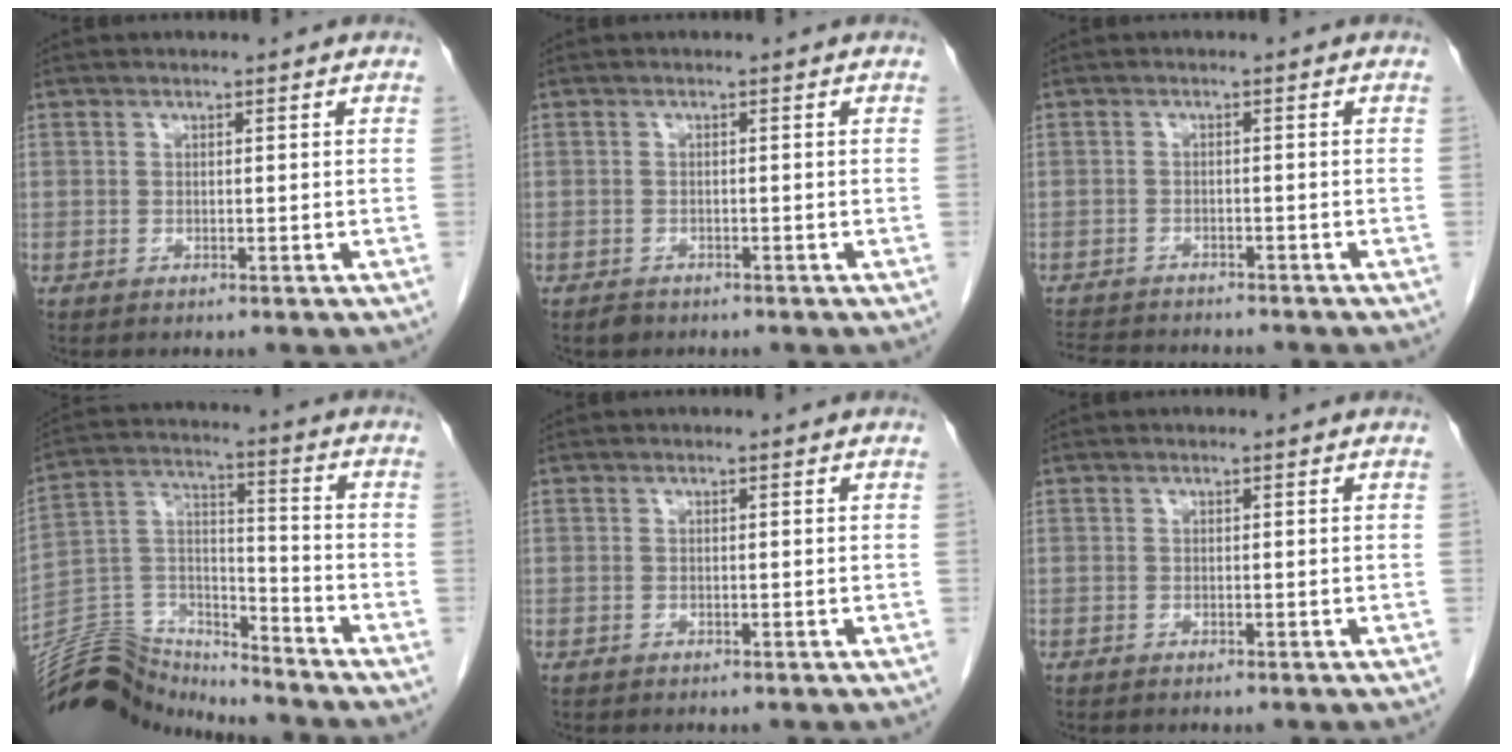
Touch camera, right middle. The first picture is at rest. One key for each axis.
{"total": 1.3, "fx": -1.0, "fy": 0.8, "fz": 0.2, "tx": -0.008, "ty": 0.000, "tz": -0.013}
{"total": 9.9, "fx": -9.0, "fy": 2.0, "fz": 3.4, "tx": -0.063, "ty": -0.004, "tz": -0.129}
{"total": 13.9, "fx": -13.9, "fy": 1.2, "fz": 0.3, "tx": -0.008, "ty": 0.052, "tz": -0.257}
{"total": 0.0}
{"total": 0.0}